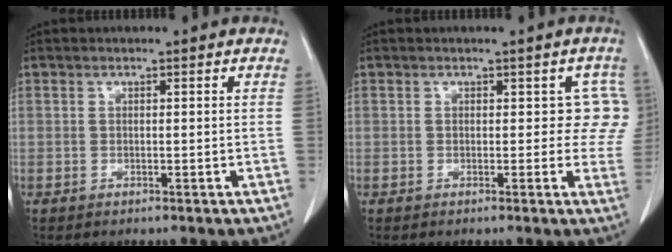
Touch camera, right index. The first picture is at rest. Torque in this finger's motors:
{"motor_torque": [0.09, 0.04, 0.06, 0.00]}